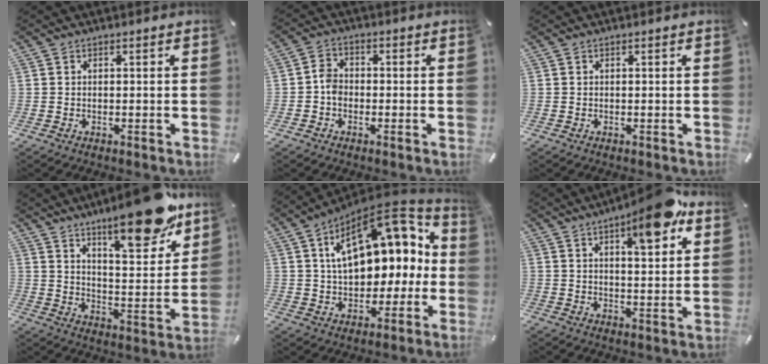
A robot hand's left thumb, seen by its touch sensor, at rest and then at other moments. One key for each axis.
{"total": 3.7, "fx": -1.0, "fy": 2.8, "fz": 2.2, "tx": -0.043, "ty": 0.007, "tz": -0.020}
{"total": 0.0}
{"total": 19.9, "fx": 15.0, "fy": 6.1, "fz": 11.5, "tx": -0.152, "ty": -0.108, "tz": 0.244}
{"total": 19.6, "fx": 7.1, "fy": 11.6, "fz": 14.1, "tx": -0.197, "ty": -0.039, "tz": 0.122}
{"total": 12.1, "fx": 7.5, "fy": 3.5, "fz": 8.8, "tx": -0.119, "ty": -0.037, "tz": 0.120}